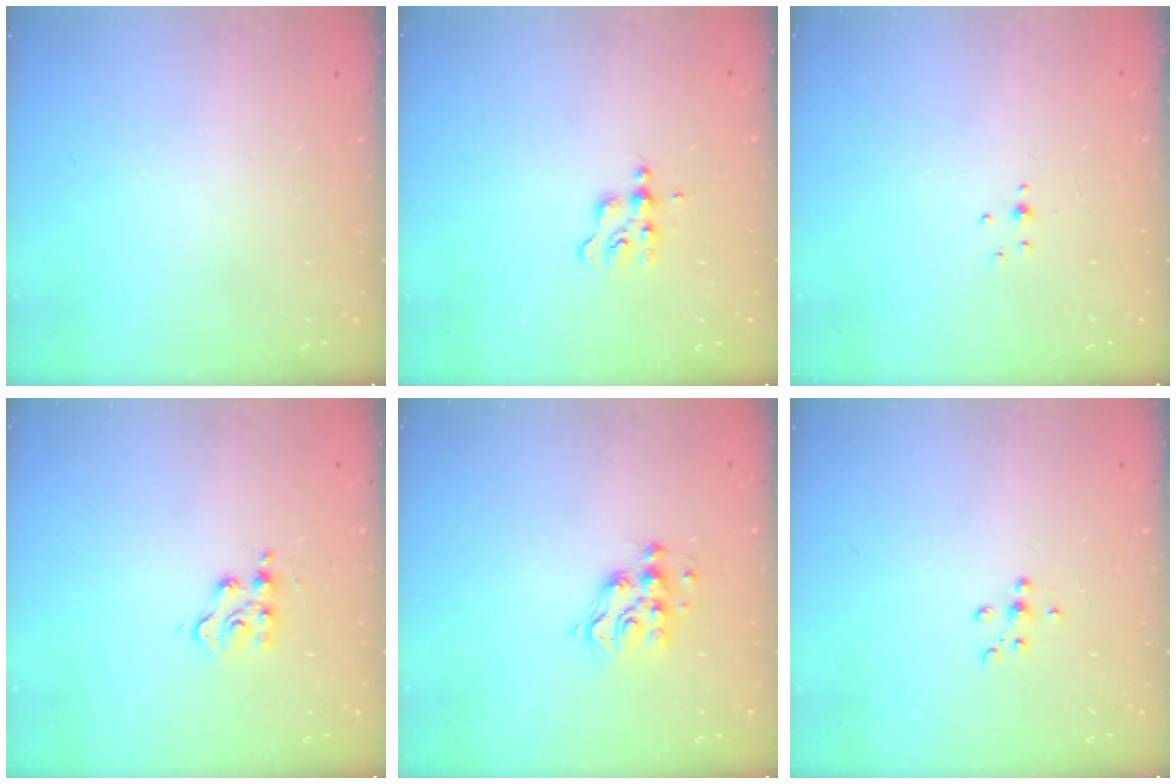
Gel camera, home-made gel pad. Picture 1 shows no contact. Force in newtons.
{"total": 3.8, "press": 3.8, "slide": 0.4}
{"total": 2.5, "press": 2.3, "slide": 1.0}
{"total": 5.1, "press": 5.1, "slide": 0.4}
{"total": 7.3, "press": 7.2, "slide": 0.9}
{"total": 5.8, "press": 5.7, "slide": 1.1}